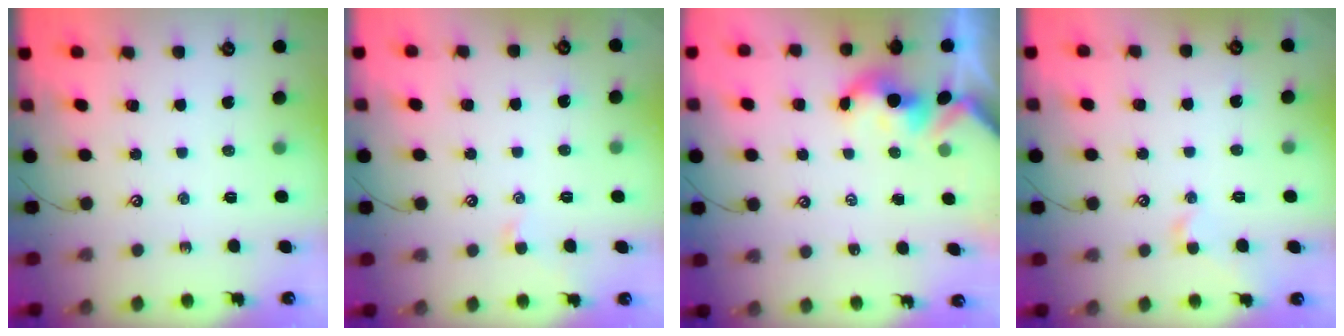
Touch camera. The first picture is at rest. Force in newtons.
{"total": 0.0}
{"total": 1.7, "press": 1.7, "slide": 0.2}
{"total": 0.9, "press": 0.8, "slide": 0.5}